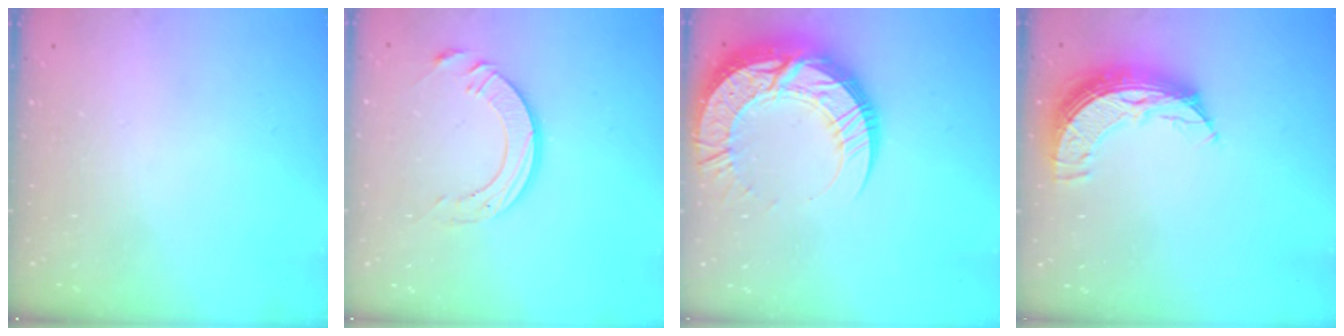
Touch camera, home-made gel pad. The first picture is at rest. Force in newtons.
{"total": 10.7, "press": 10.7, "slide": 1.1}
{"total": 22.5, "press": 22.4, "slide": 1.8}
{"total": 10.6, "press": 10.6, "slide": 1.0}